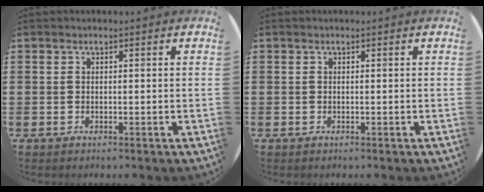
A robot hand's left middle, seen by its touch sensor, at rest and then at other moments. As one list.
[{"total": 0.0}]